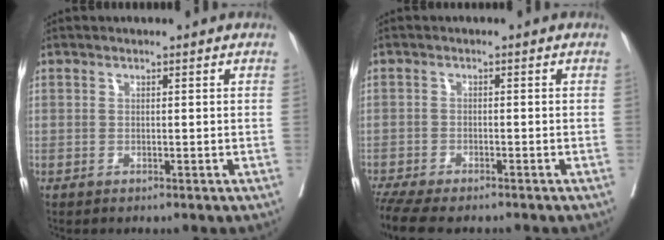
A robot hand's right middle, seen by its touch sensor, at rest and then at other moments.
{"total": 9.0, "force": [-7.6, 2.2, 4.4], "torque": [-0.080, -0.010, -0.120]}